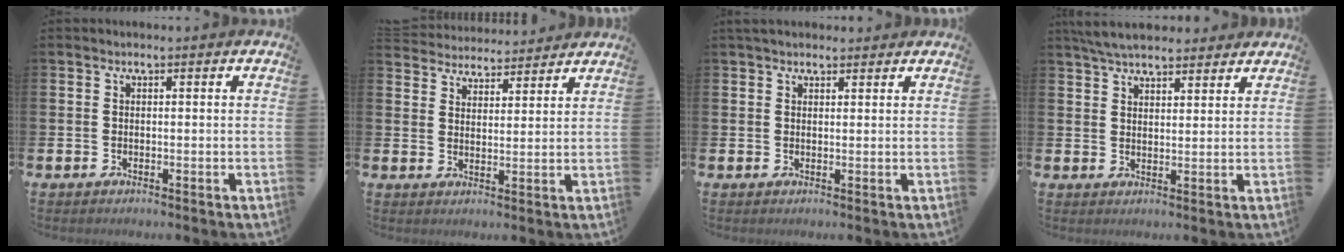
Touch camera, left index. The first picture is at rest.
{"total": 4.9, "force": [4.8, 0.9, -0.4], "torque": [-0.018, -0.025, 0.088]}
{"total": 2.0, "force": [1.7, 0.8, 0.5], "torque": [-0.004, 0.002, 0.029]}
{"total": 5.3, "force": [5.0, 1.3, 1.4], "torque": [-0.035, -0.015, 0.092]}